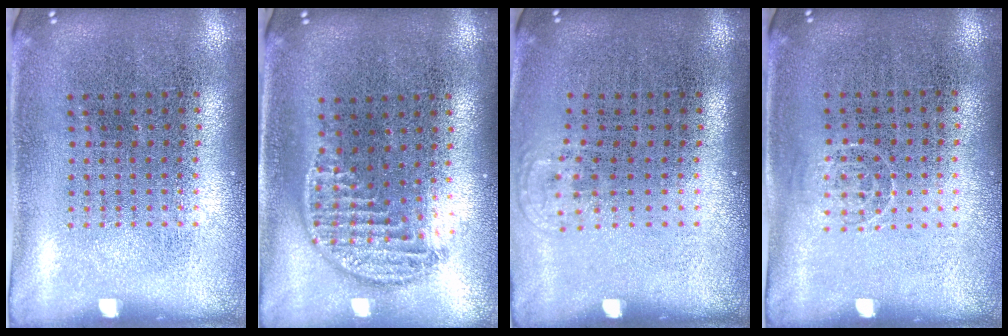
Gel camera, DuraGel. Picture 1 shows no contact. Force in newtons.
{"total": 1.3, "press": 1.1, "slide": 0.6}
{"total": 0.6, "press": 0.5, "slide": 0.4}
{"total": 0.7, "press": 0.5, "slide": 0.5}